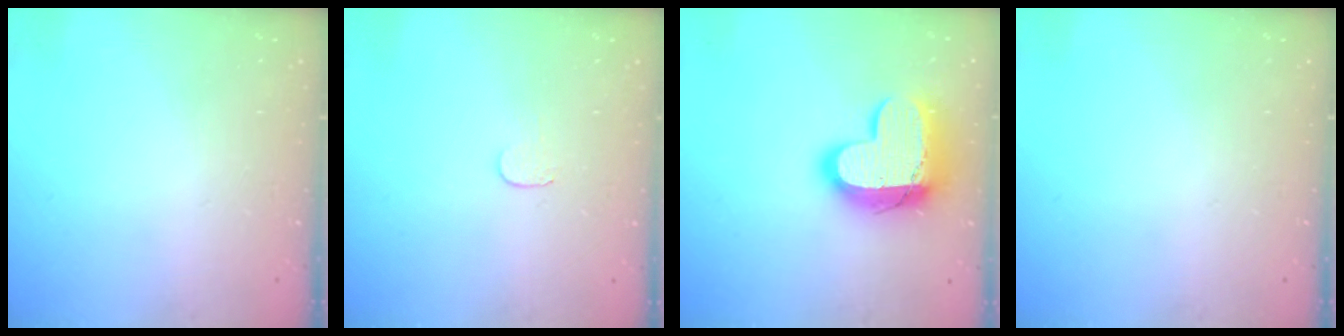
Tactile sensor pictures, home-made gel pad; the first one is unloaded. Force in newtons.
{"total": 3.8, "press": 3.8, "slide": 0.4}
{"total": 16.2, "press": 16.1, "slide": 1.1}
{"total": 0.0}